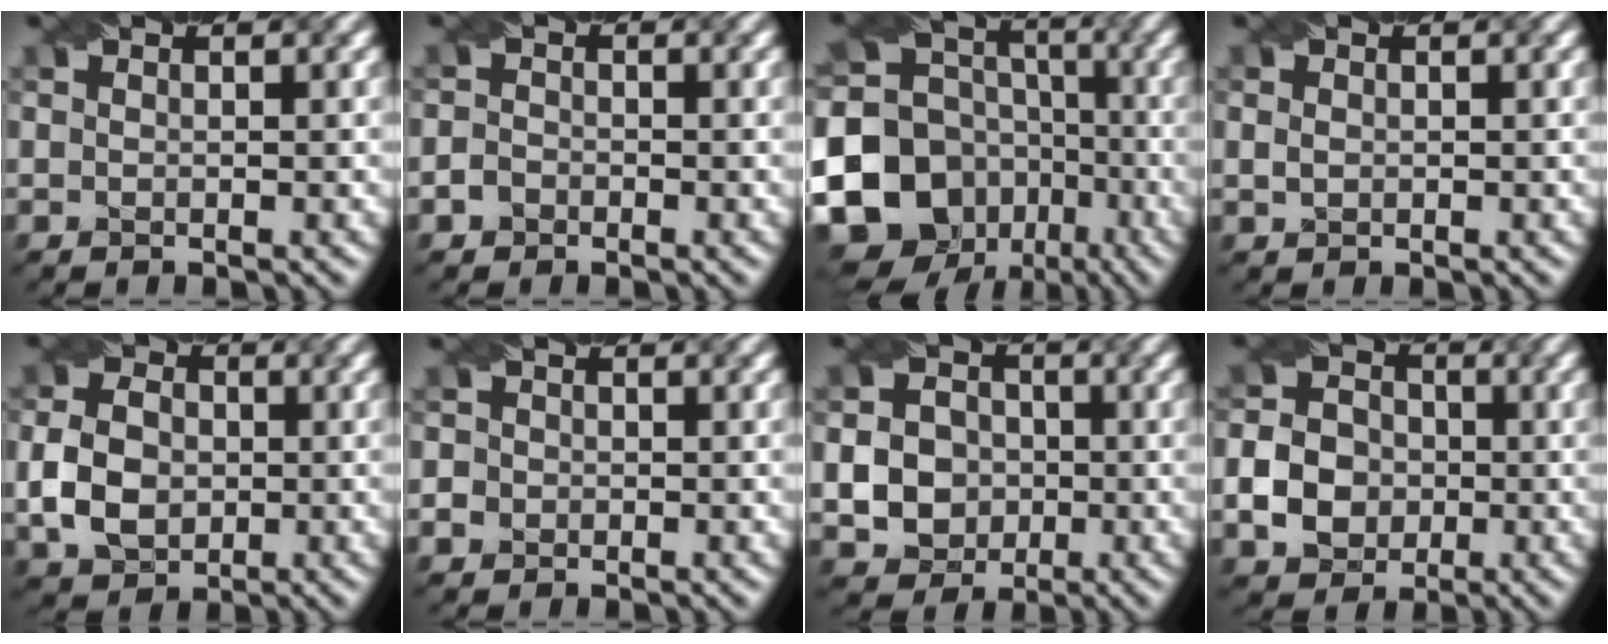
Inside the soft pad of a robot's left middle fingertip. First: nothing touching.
{"total": 1.2, "force": [-1.0, 0.7, 0.1], "torque": [0.003, 0.000, -0.022]}
{"total": 18.9, "force": [-6.7, 16.1, 7.3], "torque": [-0.172, -0.028, -0.129]}
{"total": 0.8, "force": [-0.1, 0.7, 0.4], "torque": [-0.007, -0.003, 0.001]}
{"total": 5.2, "force": [-0.8, 4.0, 3.1], "torque": [-0.069, 0.000, -0.023]}
{"total": 1.9, "force": [-0.6, 1.8, 0.2], "torque": [0.006, 0.010, -0.024]}
{"total": 6.4, "force": [-1.1, 5.8, 2.6], "torque": [-0.047, 0.001, -0.033]}
{"total": 4.9, "force": [-1.4, 4.2, 2.2], "torque": [-0.043, 0.003, -0.032]}